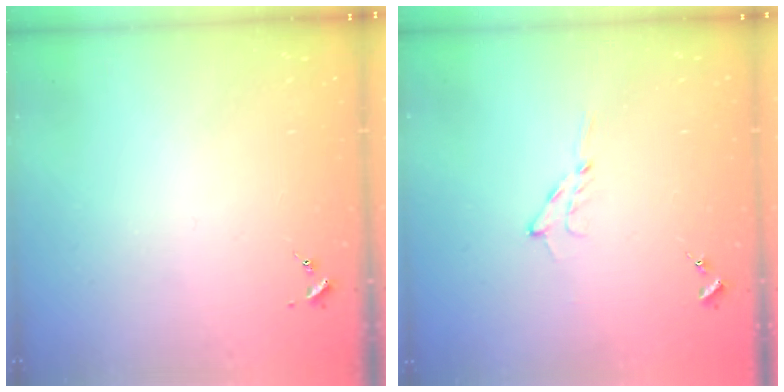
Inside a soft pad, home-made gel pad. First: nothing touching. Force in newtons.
{"total": 4.6, "press": 4.6, "slide": 0.5}